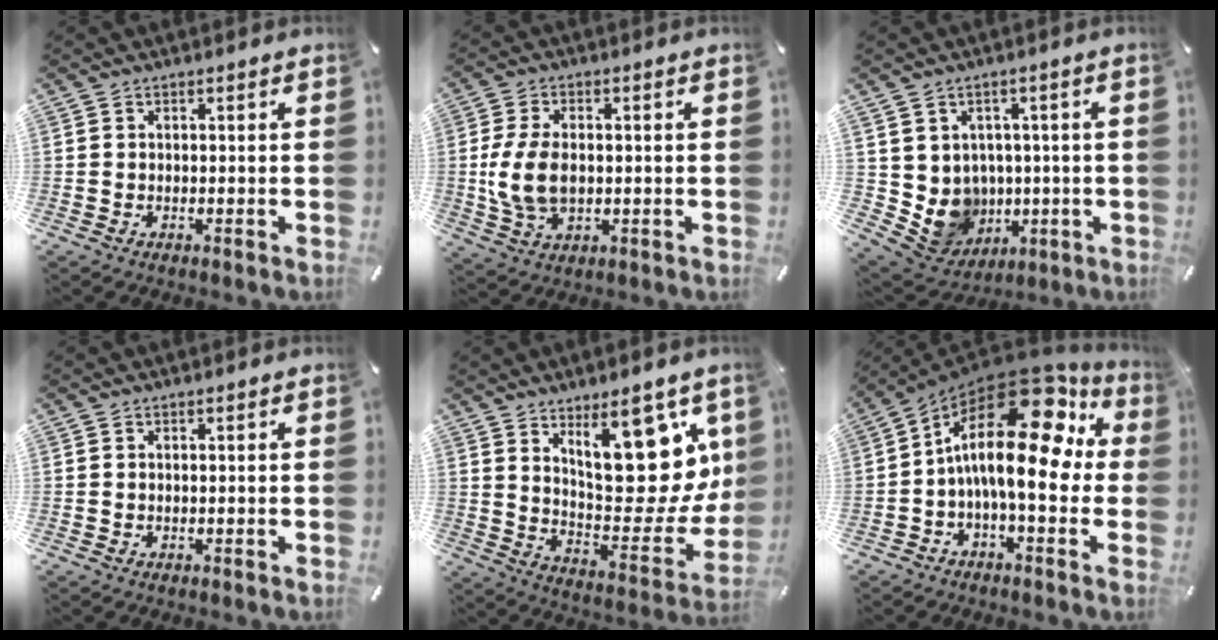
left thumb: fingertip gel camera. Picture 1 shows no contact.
{"total": 10.3, "force": [-0.2, 6.7, 7.9], "torque": [-0.184, 0.003, -0.006]}
{"total": 8.7, "force": [0.6, 8.6, 1.1], "torque": [-0.037, -0.025, 0.026]}
{"total": 0.0}
{"total": 21.8, "force": [11.0, 9.9, 16.0], "torque": [-0.198, -0.089, 0.185]}
{"total": 21.9, "force": [4.2, 8.9, 19.6], "torque": [-0.346, -0.046, 0.064]}